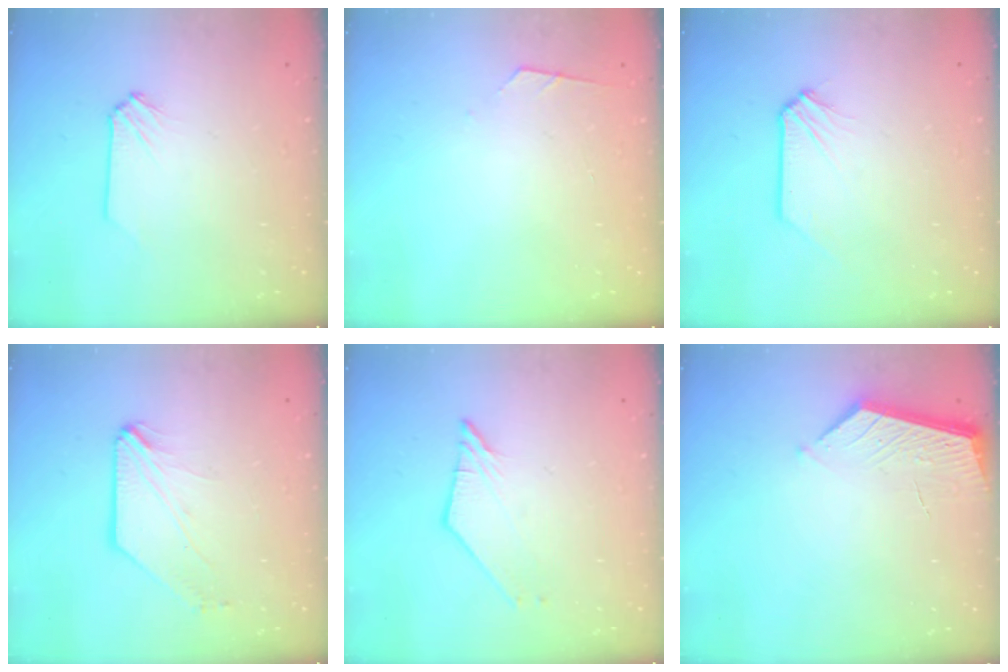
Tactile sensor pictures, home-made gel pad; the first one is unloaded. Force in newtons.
{"total": 3.6, "press": 3.5, "slide": 0.5}
{"total": 0.0}
{"total": 1.6, "press": 1.6, "slide": 0.4}
{"total": 2.7, "press": 2.7, "slide": 0.2}
{"total": 3.7, "press": 3.7, "slide": 0.4}